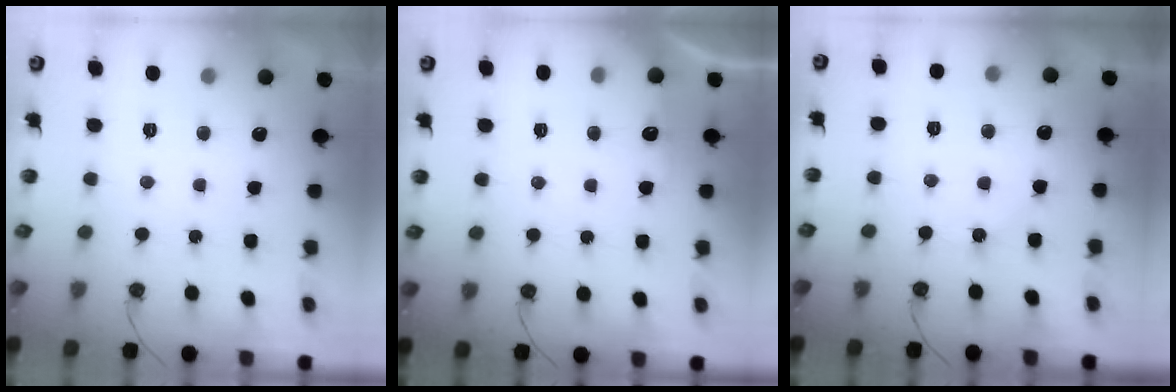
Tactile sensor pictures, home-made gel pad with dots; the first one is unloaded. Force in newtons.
{"total": 3.8, "press": 3.8, "slide": 0.4}
{"total": 4.3, "press": 4.3, "slide": 0.6}